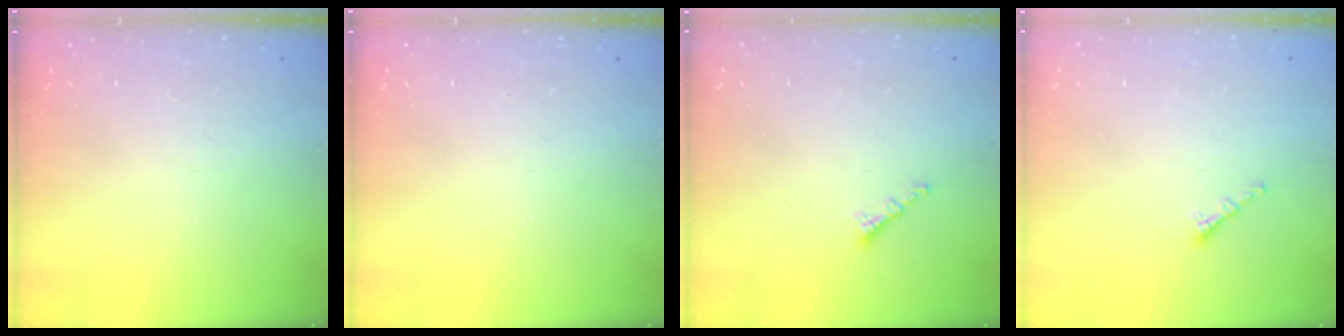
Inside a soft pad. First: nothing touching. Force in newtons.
{"total": 0.0}
{"total": 1.3, "press": 1.2, "slide": 0.5}
{"total": 1.3, "press": 1.2, "slide": 0.6}